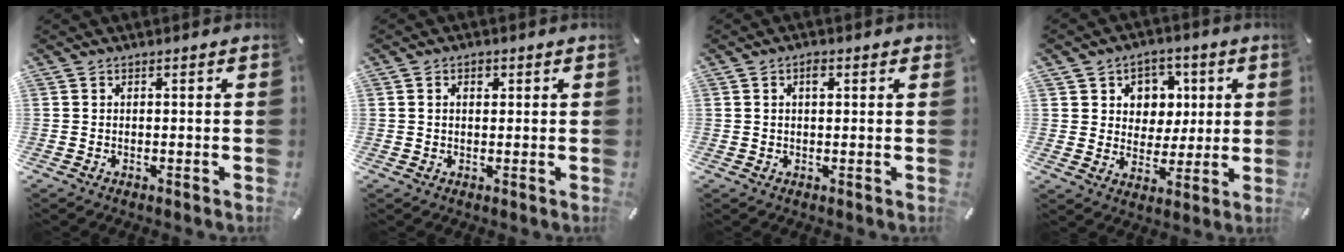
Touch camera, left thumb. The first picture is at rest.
{"total": 2.0, "force": [0.6, 1.4, 1.2], "torque": [-0.020, 0.002, 0.008]}
{"total": 2.2, "force": [0.9, 1.1, 1.7], "torque": [-0.021, -0.001, 0.011]}
{"total": 8.1, "force": [2.1, 7.8, 1.1], "torque": [-0.017, -0.018, 0.037]}